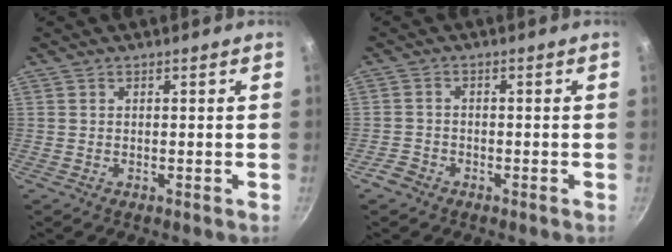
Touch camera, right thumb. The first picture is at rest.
{"total": 1.3, "force": [-0.8, 1.0, 0.4], "torque": [-0.010, 0.002, -0.015]}